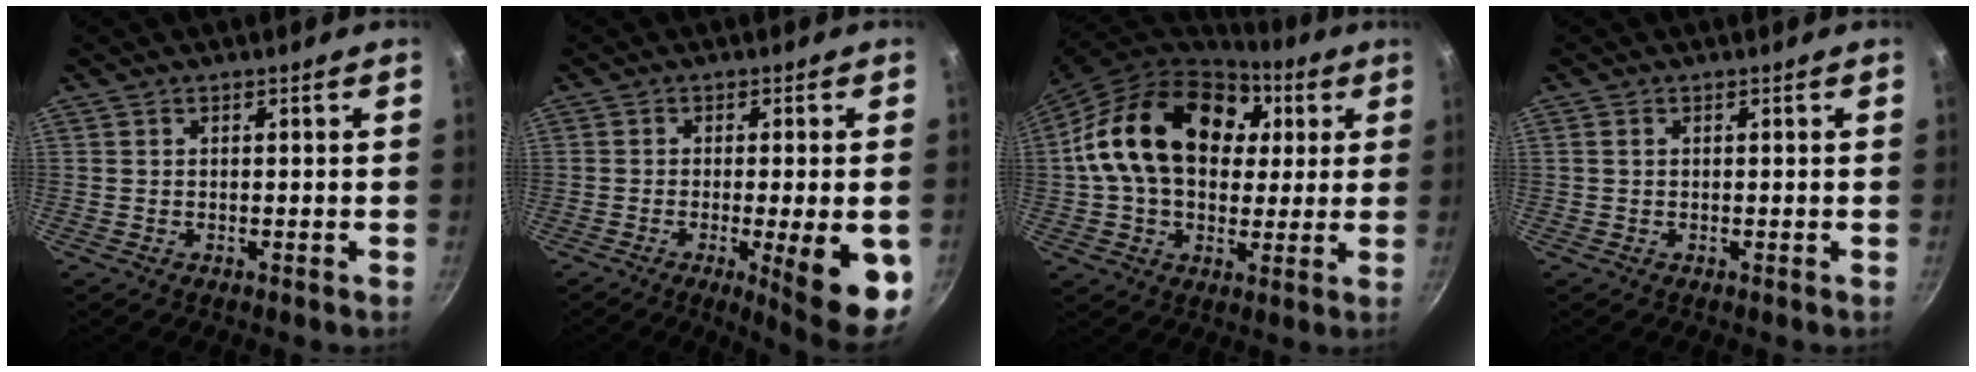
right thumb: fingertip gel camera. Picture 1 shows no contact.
{"total": 12.0, "force": [-3.3, 2.3, 11.4], "torque": [-0.140, 0.000, -0.038]}
{"total": 23.9, "force": [5.5, 16.7, 16.2], "torque": [-0.265, 0.018, 0.082]}
{"total": 0.6, "force": [0.1, 0.4, 0.4], "torque": [-0.007, 0.003, 0.001]}